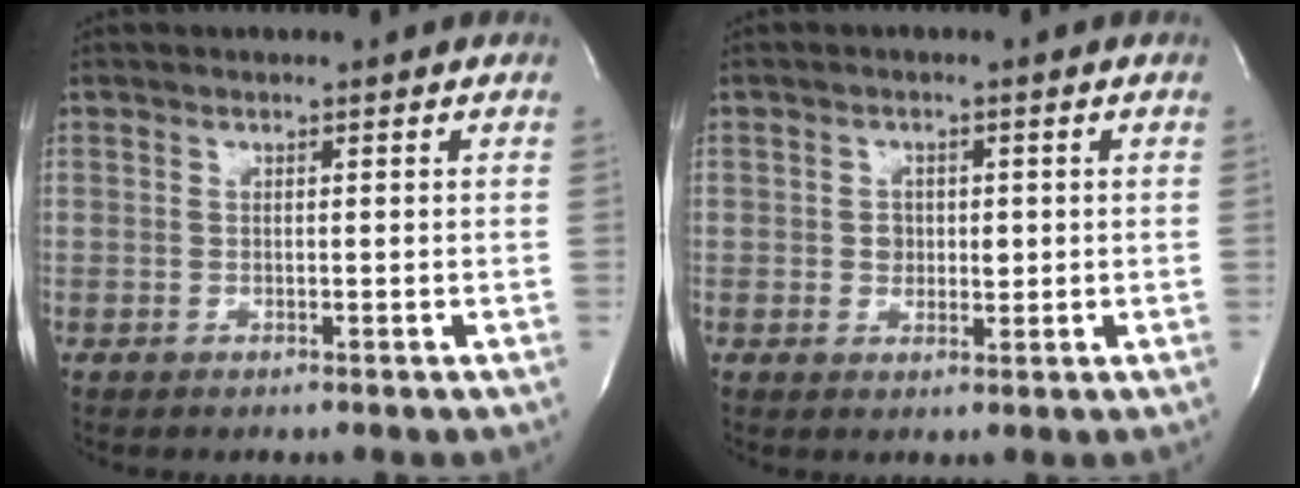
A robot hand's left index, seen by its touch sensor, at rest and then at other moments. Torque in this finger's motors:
{"motor_torque": [0.18, 0.08, 0.04, 0.00]}